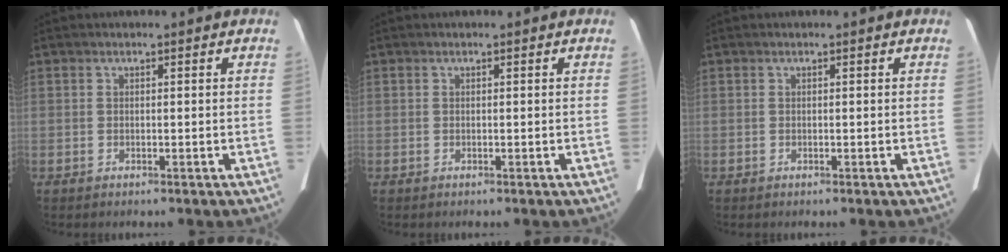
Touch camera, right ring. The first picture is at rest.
{"total": 0.0}
{"total": 0.0}